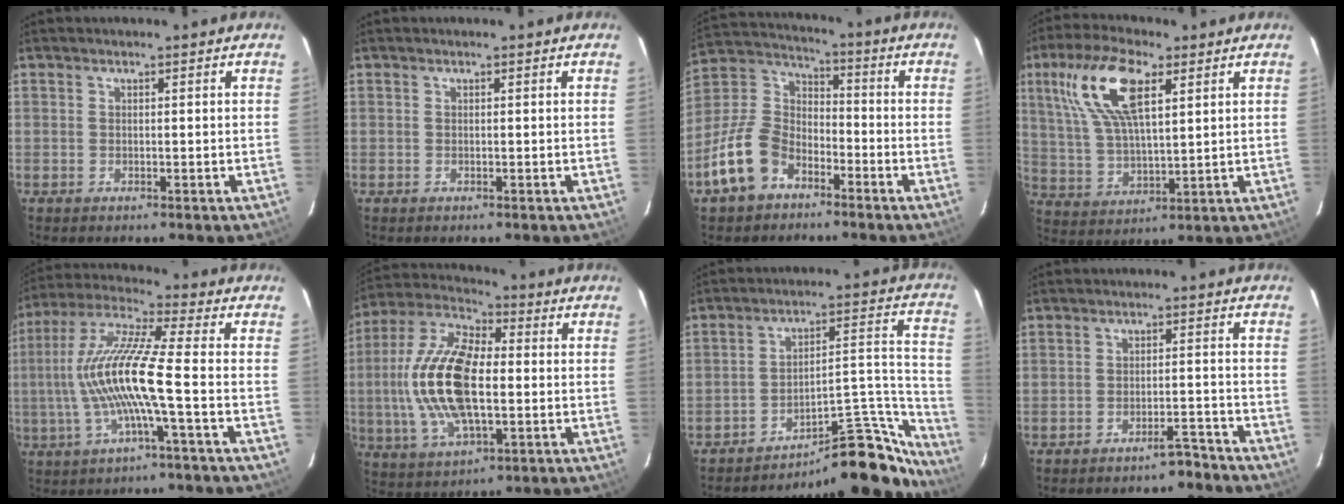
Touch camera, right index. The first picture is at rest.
{"total": 0.0}
{"total": 13.1, "force": [-7.5, 8.5, 6.5], "torque": [-0.147, 0.029, -0.136]}
{"total": 14.2, "force": [6.6, 4.8, 11.6], "torque": [-0.234, 0.017, 0.137]}
{"total": 13.8, "force": [-2.4, 0.1, 13.6], "torque": [-0.271, 0.004, -0.046]}
{"total": 18.6, "force": [-0.9, 8.5, 16.5], "torque": [-0.340, 0.007, -0.019]}
{"total": 21.7, "force": [-20.5, 4.2, 6.0], "torque": [-0.051, 0.064, -0.289]}
{"total": 4.2, "force": [-3.9, 0.8, 1.2], "torque": [-0.026, 0.017, -0.045]}